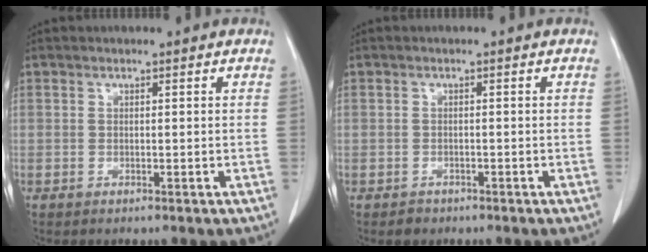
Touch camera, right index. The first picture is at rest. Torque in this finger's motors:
{"motor_torque": [-0.05, 0.02, -0.13, -0.06]}